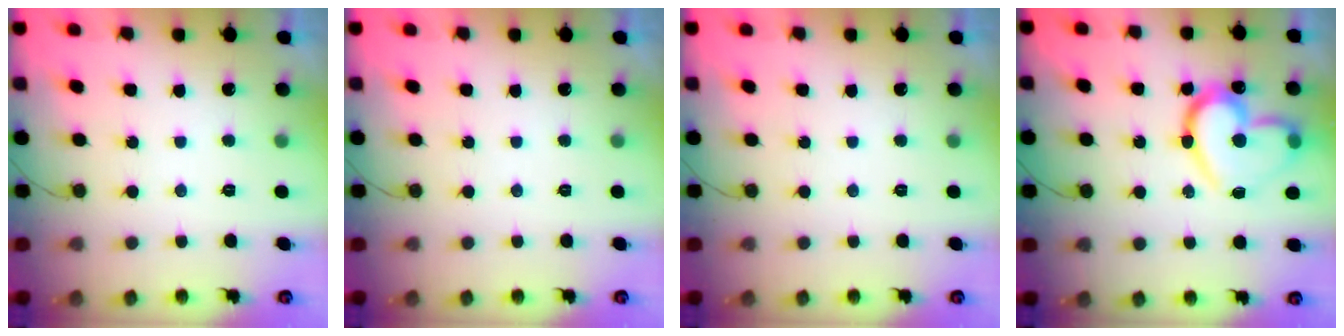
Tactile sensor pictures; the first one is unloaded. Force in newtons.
{"total": 0.0}
{"total": 0.0}
{"total": 19.9, "press": 19.8, "slide": 1.8}